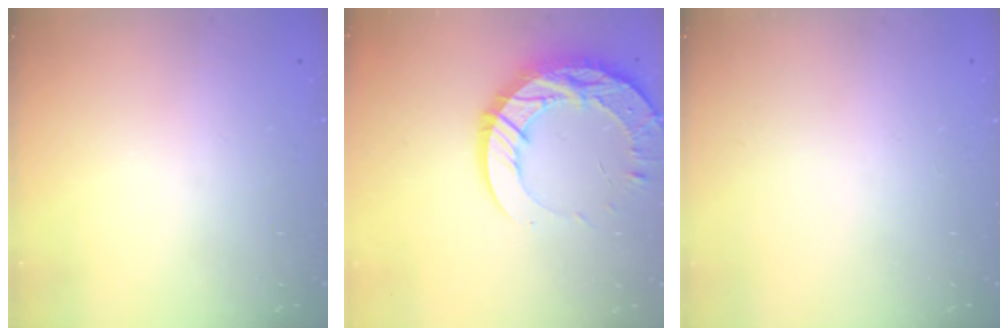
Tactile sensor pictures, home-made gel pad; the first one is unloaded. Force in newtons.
{"total": 18.0, "press": 17.9, "slide": 1.6}
{"total": 0.0}